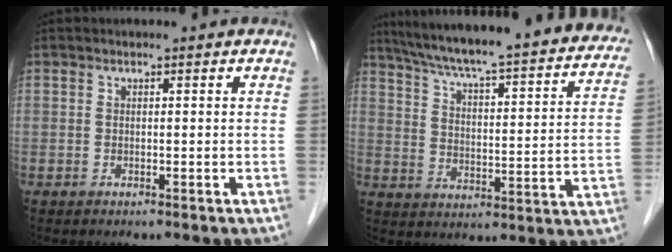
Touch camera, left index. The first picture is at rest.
{"total": 31.2, "force": [27.0, 4.1, 15.0], "torque": [-0.237, -0.039, 0.342]}